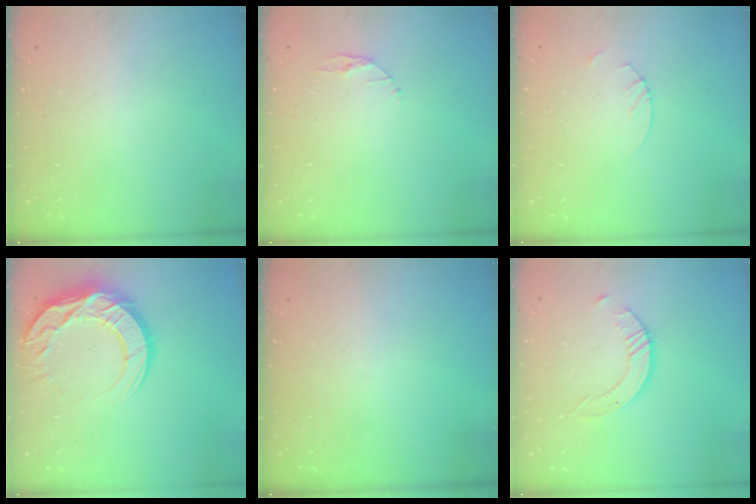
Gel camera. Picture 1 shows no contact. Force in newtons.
{"total": 2.9, "press": 2.9, "slide": 0.4}
{"total": 1.9, "press": 1.9, "slide": 0.2}
{"total": 14.6, "press": 14.6, "slide": 1.1}
{"total": 0.0}
{"total": 2.4, "press": 2.4, "slide": 0.3}